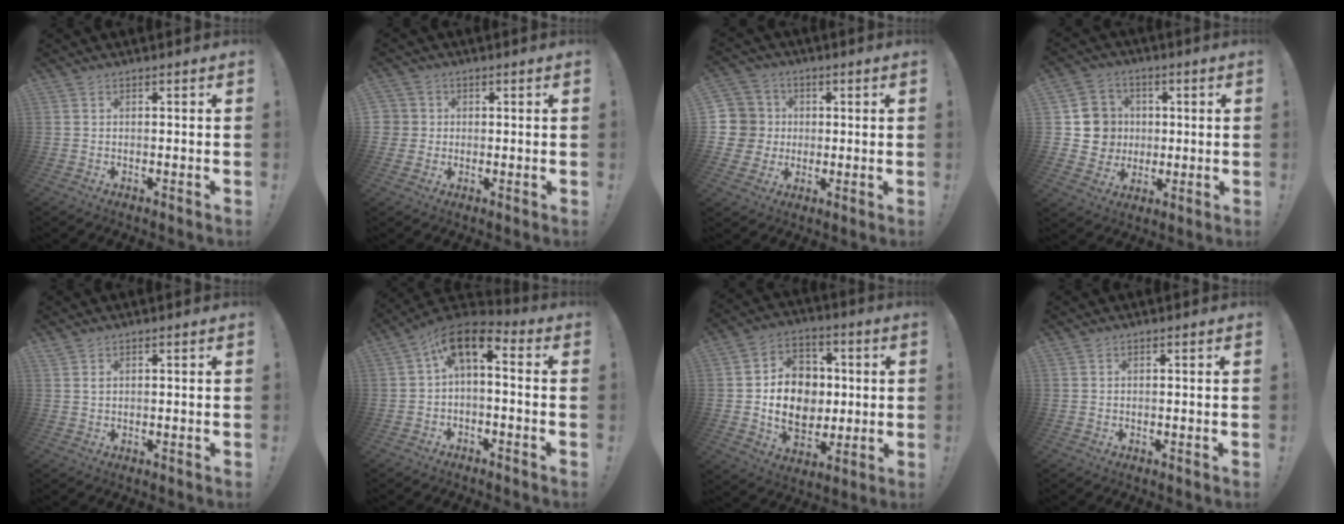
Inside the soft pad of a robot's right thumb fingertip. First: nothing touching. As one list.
[{"total": 4.1, "force": [0.5, 4.0, 0.6], "torque": [-0.014, -0.002, 0.008]}, {"total": 8.8, "force": [0.8, 8.5, 2.0], "torque": [-0.038, -0.002, 0.022]}, {"total": 10.1, "force": [0.7, 9.9, 2.0], "torque": [-0.012, 0.002, 0.025]}, {"total": 0.9, "force": [0.7, 0.1, 0.6], "torque": [-0.004, -0.005, 0.012]}, {"total": 7.3, "force": [0.9, 3.7, 6.2], "torque": [-0.111, 0.000, 0.020]}, {"total": 15.3, "force": [0.2, 12.7, 8.6], "torque": [-0.130, 0.001, 0.012]}, {"total": 0.0}]